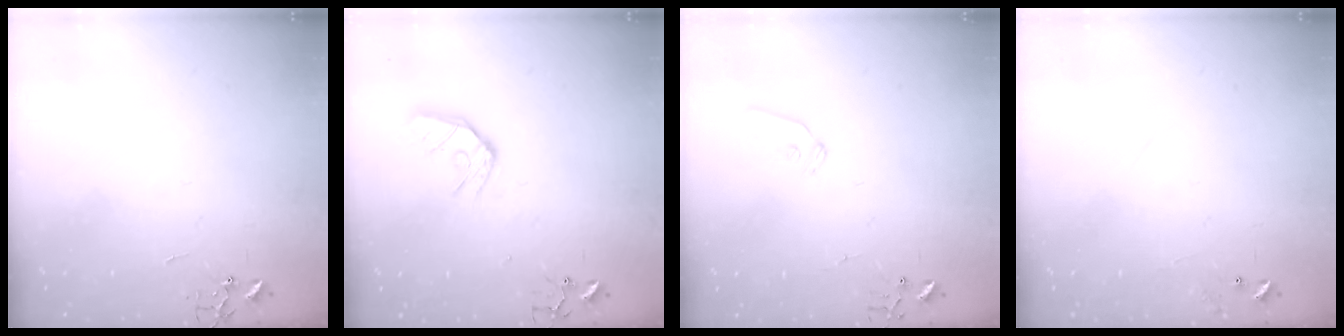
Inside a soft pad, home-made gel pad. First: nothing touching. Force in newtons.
{"total": 11.0, "press": 11.0, "slide": 1.3}
{"total": 6.0, "press": 5.9, "slide": 0.8}
{"total": 6.9, "press": 6.9, "slide": 0.4}